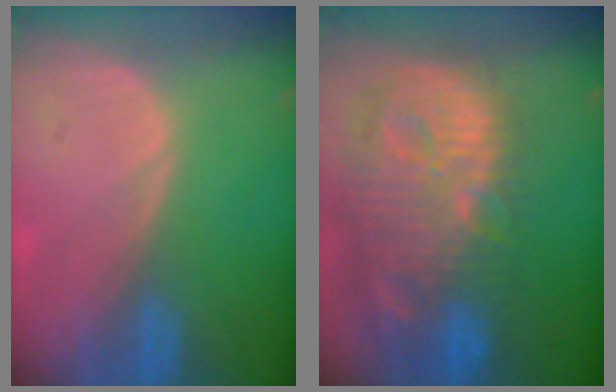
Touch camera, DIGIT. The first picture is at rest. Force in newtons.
{"total": 14.5, "press": 12.7, "slide": 7.1}